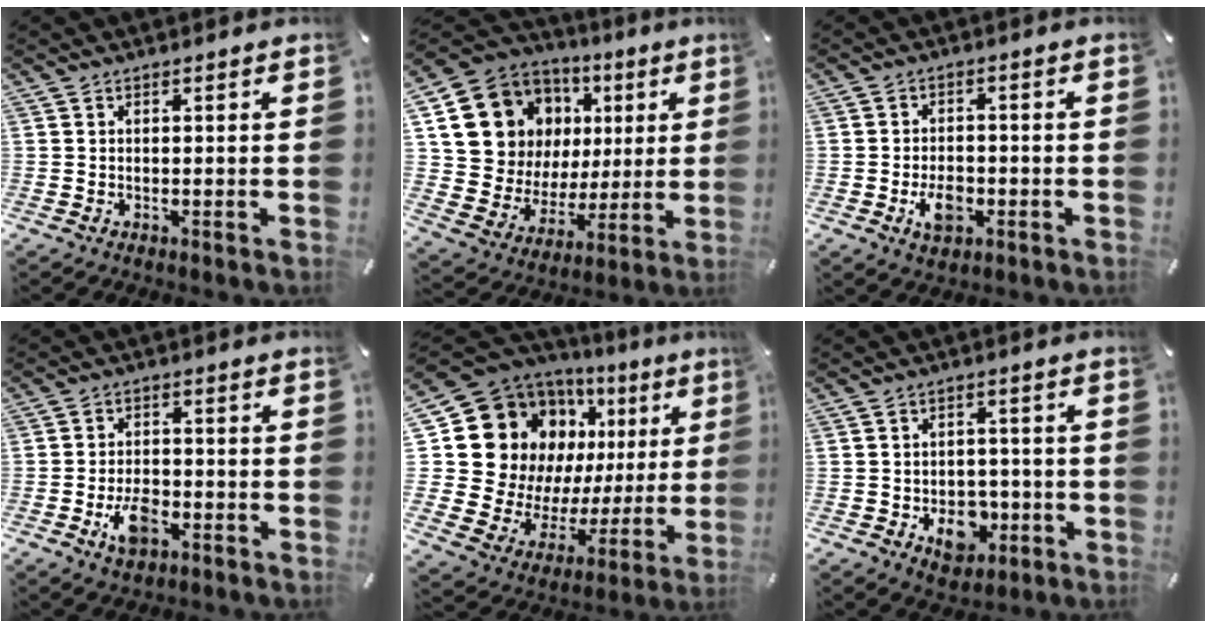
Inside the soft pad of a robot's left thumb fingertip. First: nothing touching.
{"total": 13.5, "force": [5.4, 11.9, 3.6], "torque": [-0.060, -0.048, 0.115]}
{"total": 6.2, "force": [-2.0, 4.1, 4.1], "torque": [-0.078, 0.005, -0.038]}
{"total": 7.2, "force": [-2.9, 4.4, 4.9], "torque": [-0.095, 0.009, -0.054]}
{"total": 22.1, "force": [9.5, 16.2, 11.6], "torque": [-0.204, -0.075, 0.201]}
{"total": 9.3, "force": [-3.1, 7.1, 5.2], "torque": [-0.061, 0.016, -0.051]}